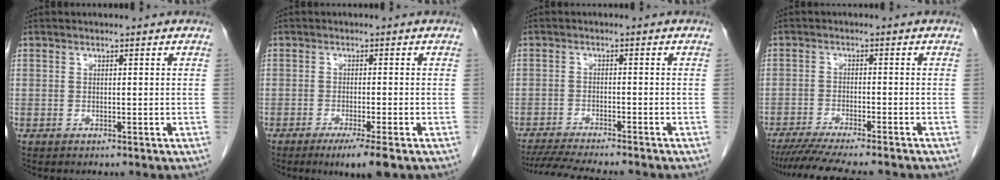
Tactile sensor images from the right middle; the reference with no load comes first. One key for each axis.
{"total": 5.3, "fx": -3.3, "fy": 0.0, "fz": 4.1, "tx": -0.060, "ty": -0.014, "tz": -0.053}
{"total": 11.1, "fx": -9.9, "fy": 0.6, "fz": 5.0, "tx": -0.071, "ty": -0.015, "tz": -0.150}
{"total": 12.4, "fx": -10.9, "fy": 0.8, "fz": 6.0, "tx": -0.080, "ty": -0.020, "tz": -0.161}